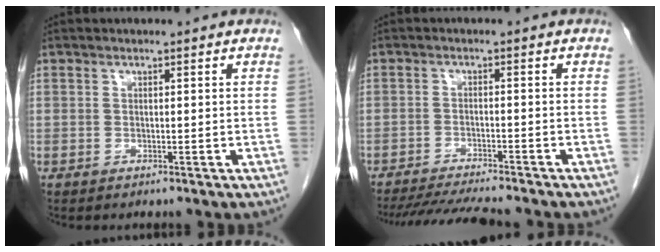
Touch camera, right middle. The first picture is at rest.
{"total": 10.5, "force": [-9.5, 0.4, 4.4], "torque": [-0.066, -0.018, -0.144]}